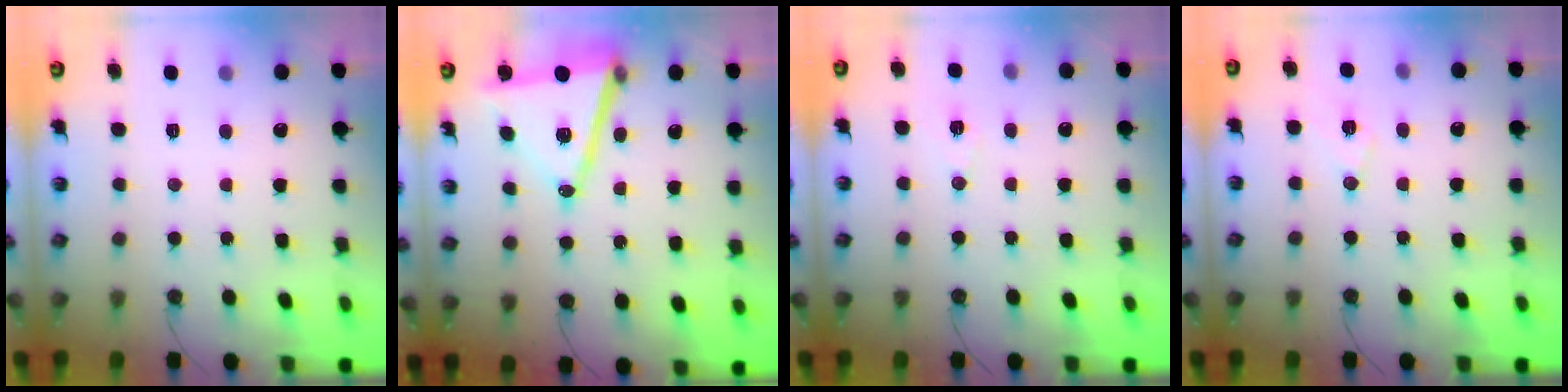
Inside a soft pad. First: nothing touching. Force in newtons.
{"total": 14.3, "press": 13.8, "slide": 3.9}
{"total": 7.2, "press": 5.6, "slide": 4.5}
{"total": 7.5, "press": 6.6, "slide": 3.6}